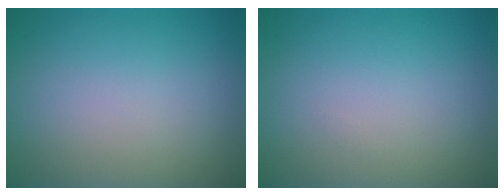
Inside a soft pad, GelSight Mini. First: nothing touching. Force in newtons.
{"total": 0.0}